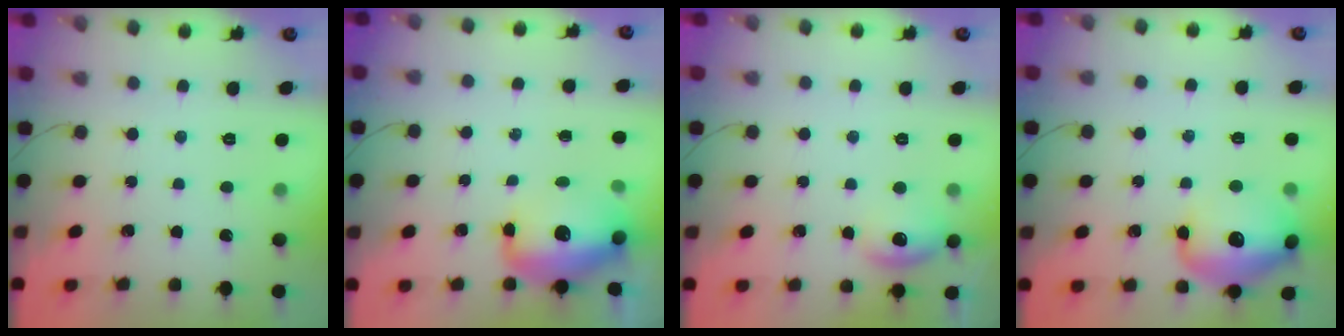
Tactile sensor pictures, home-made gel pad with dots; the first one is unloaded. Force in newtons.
{"total": 14.7, "press": 14.3, "slide": 3.6}
{"total": 8.3, "press": 8.2, "slide": 1.4}
{"total": 16.2, "press": 16.0, "slide": 2.6}